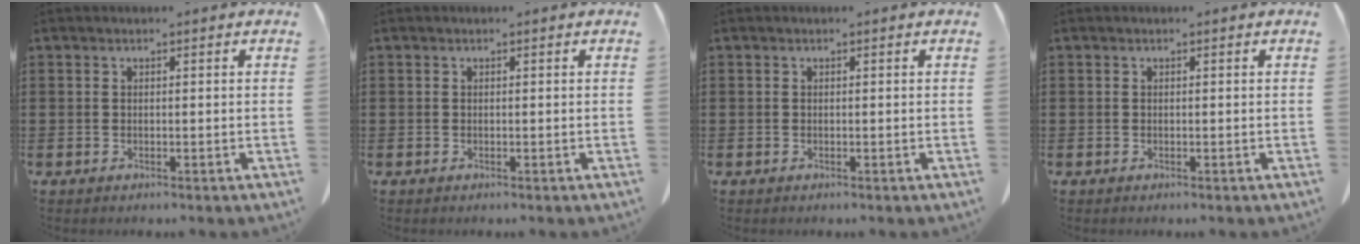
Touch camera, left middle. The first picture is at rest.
{"total": 0.0}
{"total": 0.0}
{"total": 0.0}